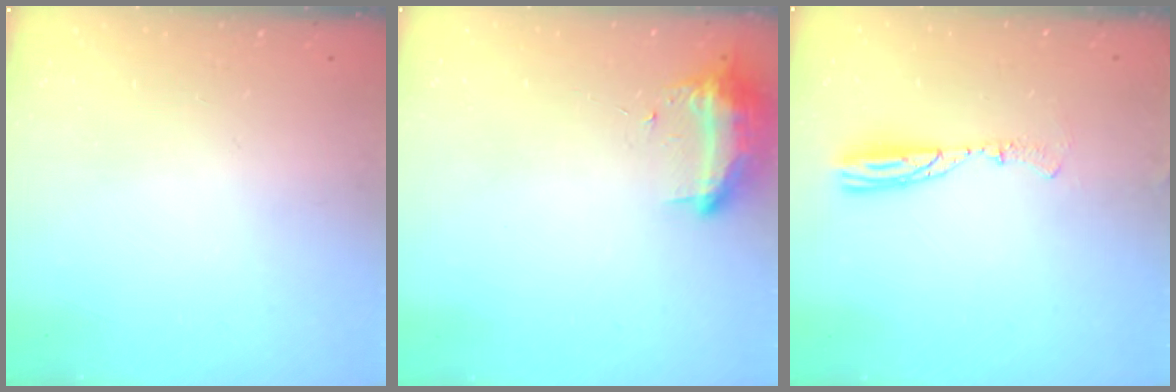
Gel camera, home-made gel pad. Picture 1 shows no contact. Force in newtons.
{"total": 9.9, "press": 9.8, "slide": 1.0}
{"total": 7.4, "press": 7.2, "slide": 1.5}